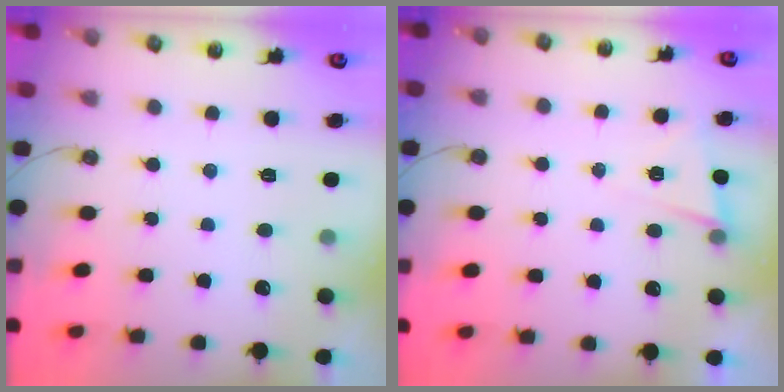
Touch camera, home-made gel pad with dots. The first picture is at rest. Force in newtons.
{"total": 4.4, "press": 4.1, "slide": 1.7}